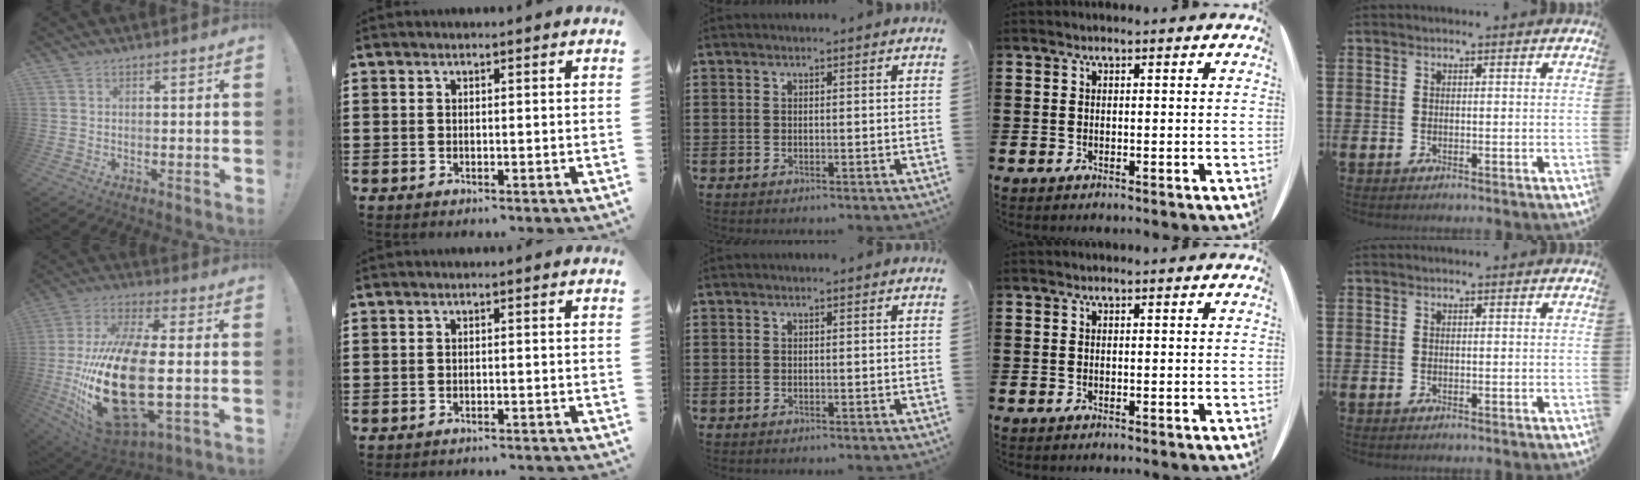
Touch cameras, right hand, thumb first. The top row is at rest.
{"thumb": {"total": 29.1, "force": [-2.9, 13.5, 25.6], "torque": [-0.524, 0.000, -0.037]}, "index": {"total": 1.2, "force": [-1.2, 0.0, 0.2], "torque": [-0.006, 0.002, -0.025]}}